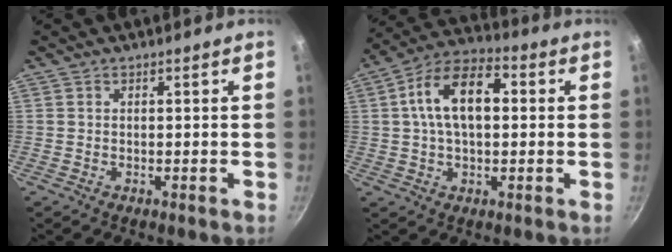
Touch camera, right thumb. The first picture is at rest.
{"total": 13.5, "force": [2.1, 7.5, 11.0], "torque": [-0.193, 0.029, 0.030]}